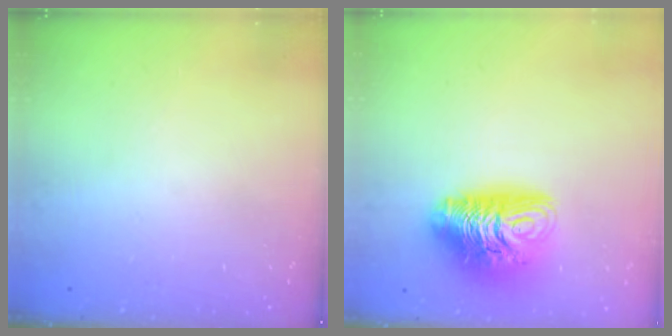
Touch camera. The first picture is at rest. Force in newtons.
{"total": 13.9, "press": 13.9, "slide": 1.2}